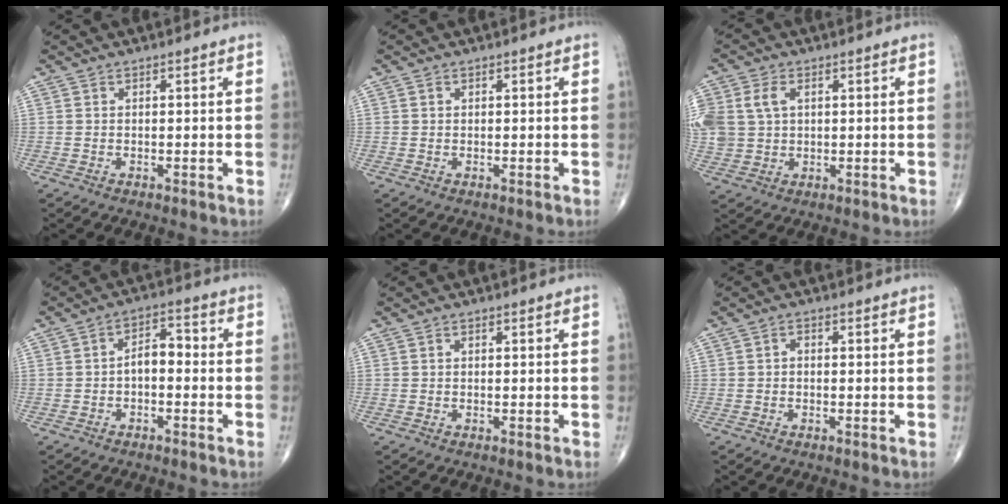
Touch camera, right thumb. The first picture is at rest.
{"total": 0.5, "force": [0.2, 0.4, 0.2], "torque": [-0.003, -0.001, 0.004]}
{"total": 11.9, "force": [2.8, 8.8, 7.4], "torque": [-0.195, 0.010, 0.061]}
{"total": 4.9, "force": [-0.9, 2.8, 3.9], "torque": [-0.051, 0.027, -0.025]}
{"total": 0.0}
{"total": 1.1, "force": [-0.1, 0.8, 0.8], "torque": [-0.008, 0.003, -0.006]}